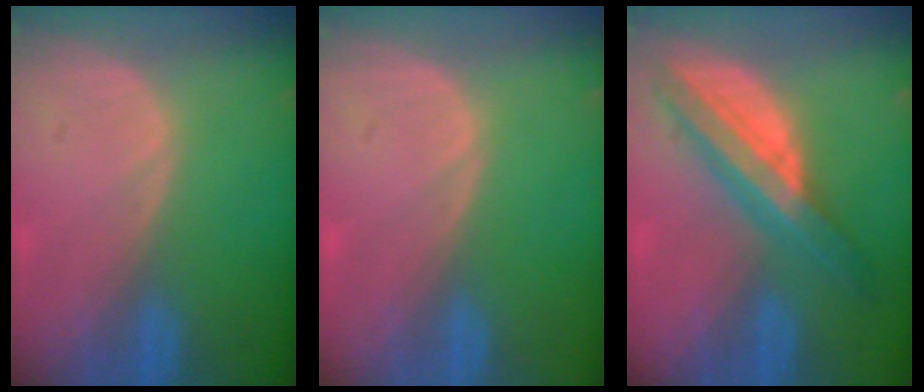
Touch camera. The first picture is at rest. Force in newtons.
{"total": 0.0}
{"total": 8.1, "press": 8.1, "slide": 0.4}